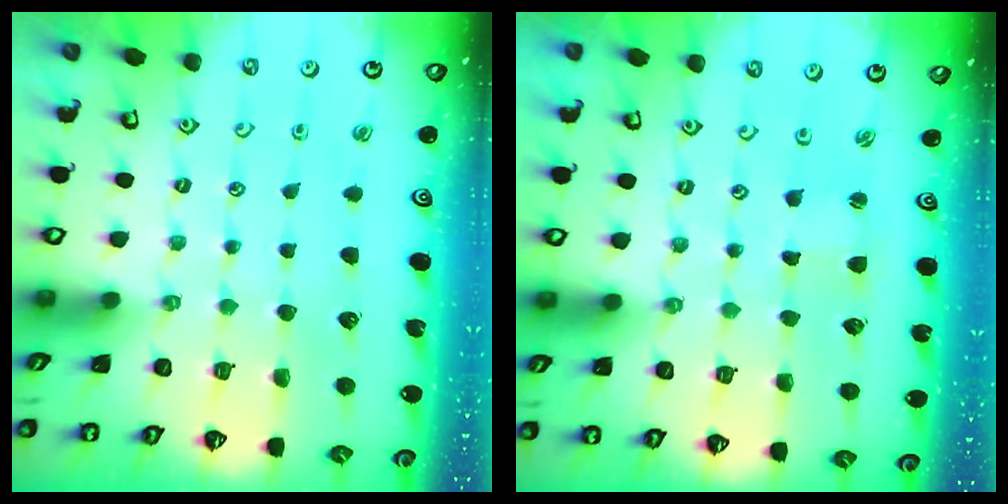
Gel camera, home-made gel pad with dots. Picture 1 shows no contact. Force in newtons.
{"total": 1.4, "press": 1.3, "slide": 0.2}